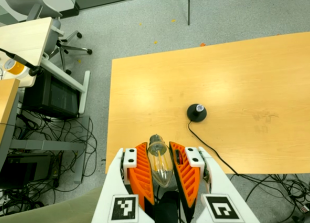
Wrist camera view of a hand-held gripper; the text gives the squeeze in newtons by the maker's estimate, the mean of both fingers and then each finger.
{"total": 20.2, "left": 21.7, "right": 18.7}